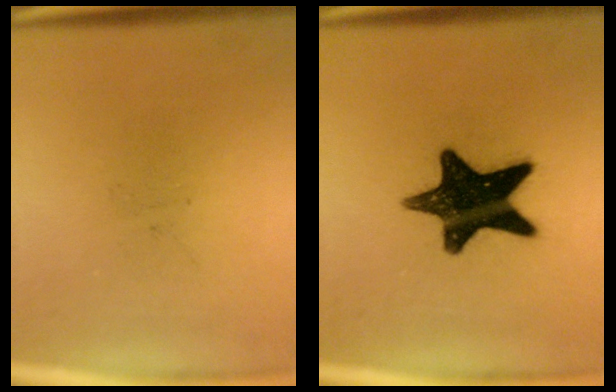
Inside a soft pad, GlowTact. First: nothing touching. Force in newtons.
{"total": 15.7}